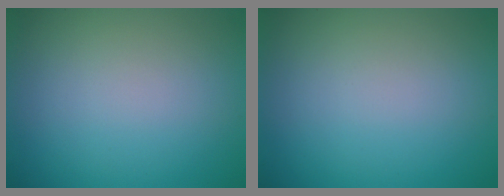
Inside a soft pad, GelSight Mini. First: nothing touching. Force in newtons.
{"total": 0.0}